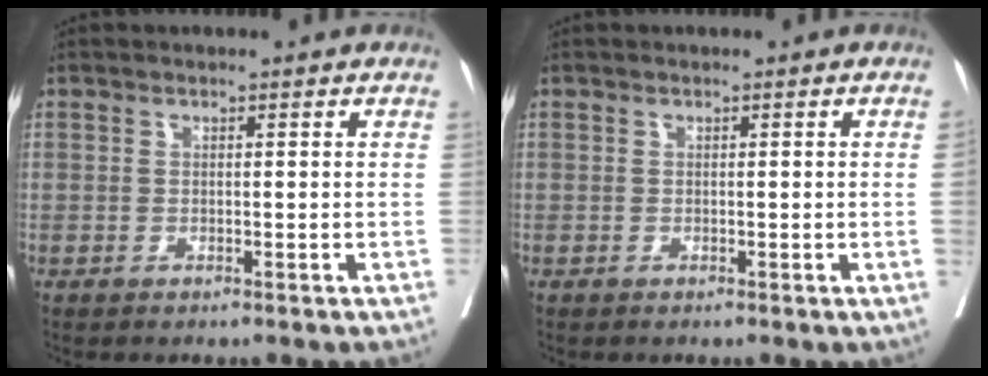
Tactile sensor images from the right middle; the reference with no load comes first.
{"total": 0.7, "force": [-0.1, -0.3, 0.6], "torque": [0.001, 0.002, -0.002]}